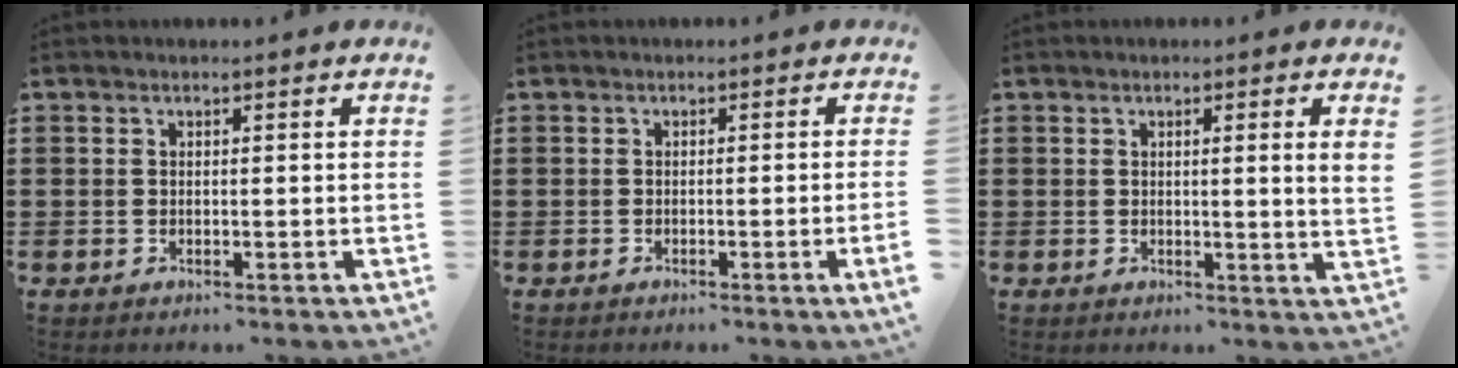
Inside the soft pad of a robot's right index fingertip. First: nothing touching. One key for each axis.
{"total": 1.2, "fx": -0.4, "fy": -0.5, "fz": 1.0, "tx": -0.015, "ty": -0.009, "tz": -0.009}
{"total": 2.0, "fx": 0.6, "fy": -0.6, "fz": 1.9, "tx": -0.035, "ty": -0.006, "tz": 0.007}